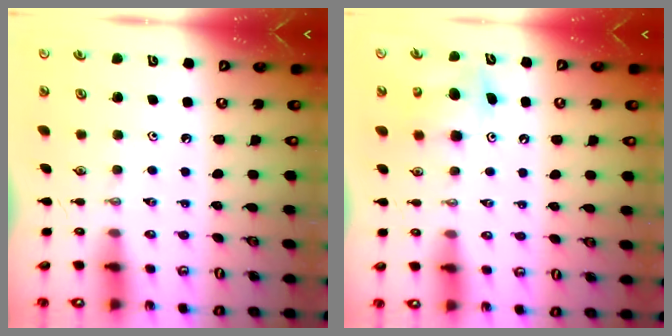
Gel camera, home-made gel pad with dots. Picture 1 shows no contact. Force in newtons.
{"total": 7.9, "press": 7.9, "slide": 0.8}